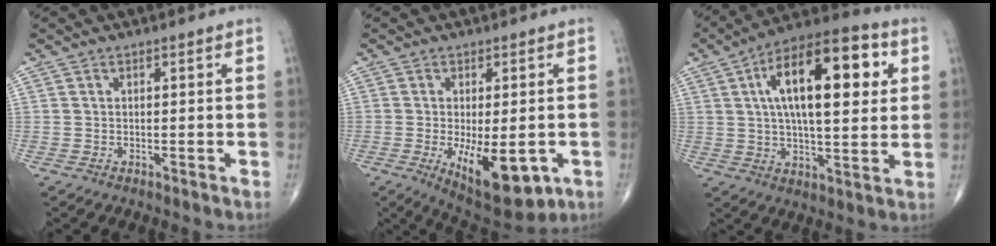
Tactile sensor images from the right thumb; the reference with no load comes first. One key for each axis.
{"total": 12.8, "fx": -3.9, "fy": 5.3, "fz": 11.0, "tx": -0.154, "ty": -0.016, "tz": -0.041}
{"total": 21.7, "fx": 5.5, "fy": 9.0, "fz": 19.0, "tx": -0.281, "ty": 0.007, "tz": 0.077}